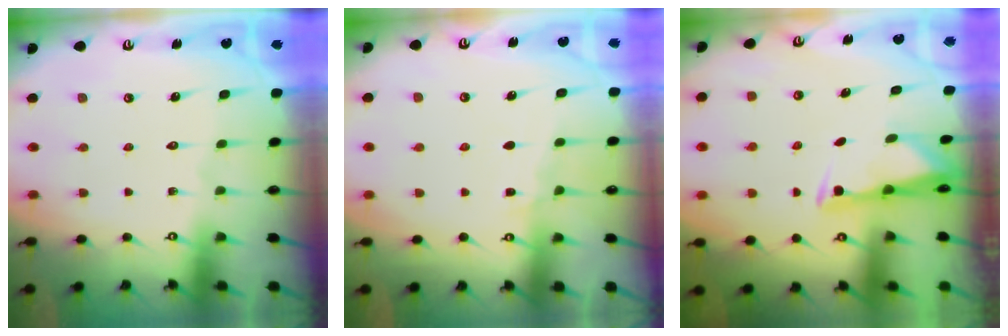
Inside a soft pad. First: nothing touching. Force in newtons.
{"total": 5.5, "press": 5.4, "slide": 0.6}
{"total": 2.8, "press": 2.8, "slide": 0.4}